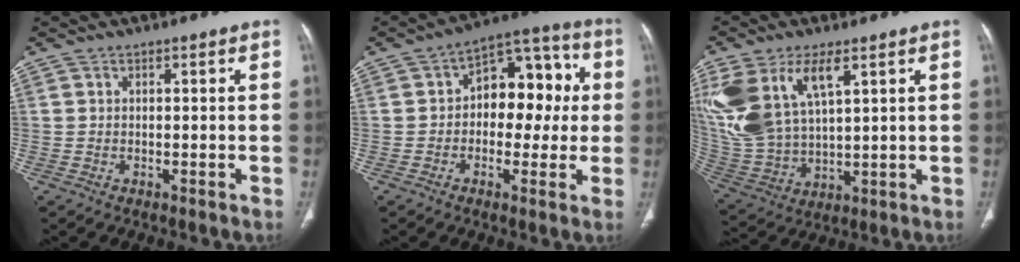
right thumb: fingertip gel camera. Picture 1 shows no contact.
{"total": 13.8, "force": [0.8, 8.9, 10.5], "torque": [-0.092, 0.043, 0.004]}
{"total": 18.0, "force": [7.6, 9.0, 13.6], "torque": [-0.295, -0.018, 0.161]}